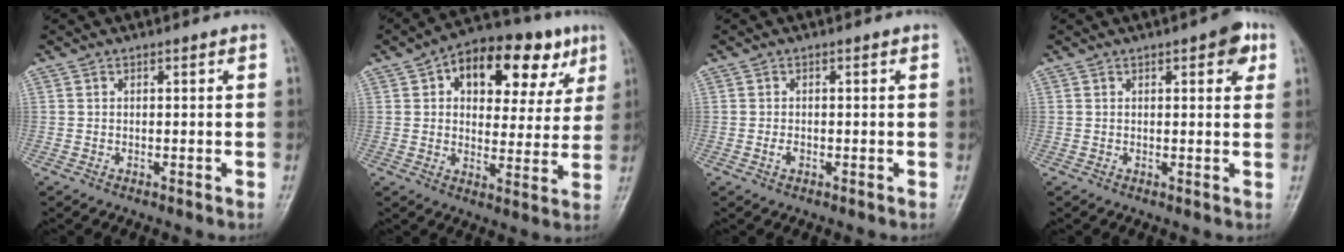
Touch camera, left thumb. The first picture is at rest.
{"total": 18.5, "force": [8.0, 10.5, 12.9], "torque": [-0.127, 0.005, 0.110]}
{"total": 1.4, "force": [-0.4, 0.9, 1.0], "torque": [-0.019, 0.002, -0.008]}
{"total": 4.4, "force": [2.0, 1.7, 3.5], "torque": [-0.031, -0.003, 0.018]}